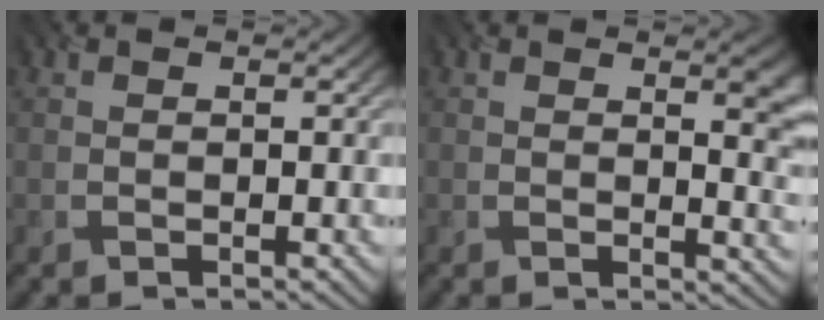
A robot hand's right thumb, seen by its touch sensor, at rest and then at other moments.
{"total": 5.0, "force": [1.6, 2.0, 4.3], "torque": [-0.046, -0.006, 0.027]}